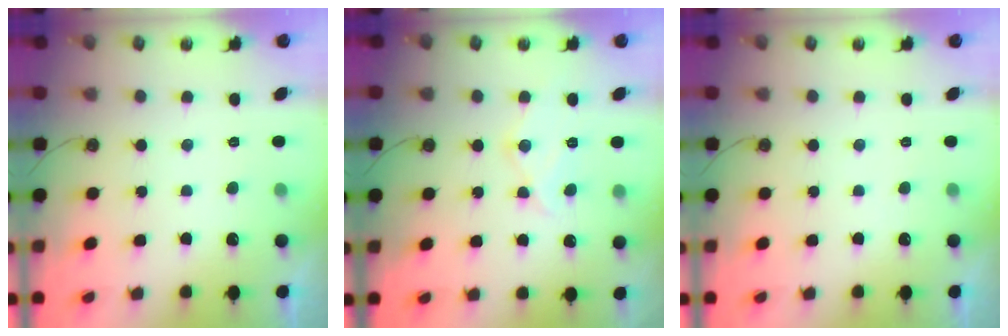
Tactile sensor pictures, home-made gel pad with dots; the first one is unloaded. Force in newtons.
{"total": 12.4, "press": 12.3, "slide": 1.2}
{"total": 0.0}